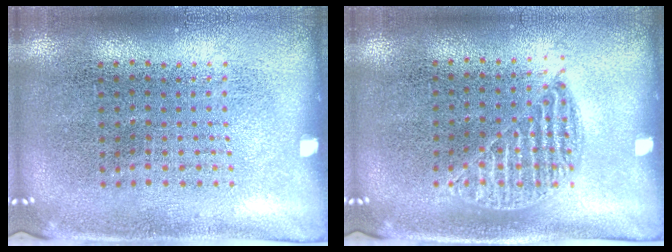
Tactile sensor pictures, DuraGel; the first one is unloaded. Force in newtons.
{"total": 0.8, "press": 0.8, "slide": 0.4}